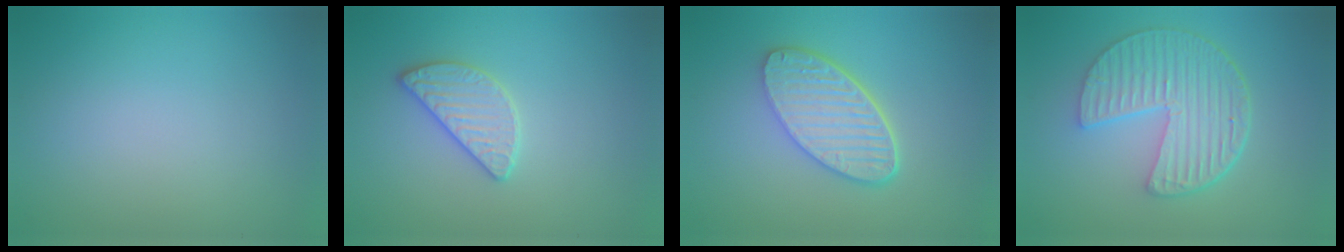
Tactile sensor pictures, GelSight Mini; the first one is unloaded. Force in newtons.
{"total": 2.6, "press": 2.6, "slide": 0.4}
{"total": 5.6, "press": 4.5, "slide": 3.3}
{"total": 6.5, "press": 4.8, "slide": 4.4}